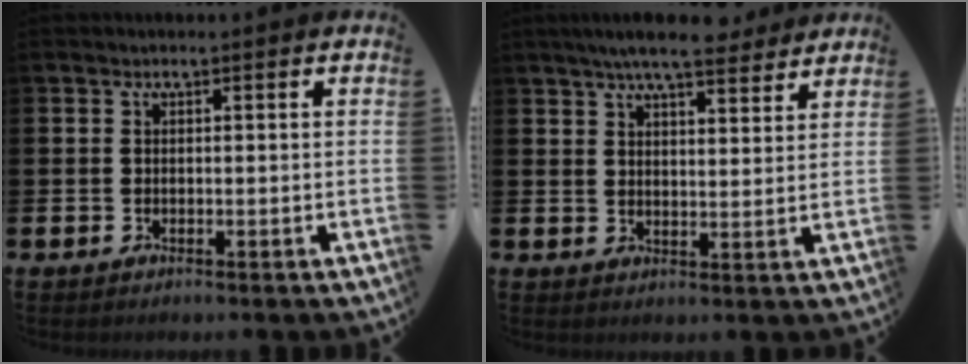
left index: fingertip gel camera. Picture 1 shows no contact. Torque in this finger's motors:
{"motor_torque": [1.04, -1.10, 0.85, 0.21]}